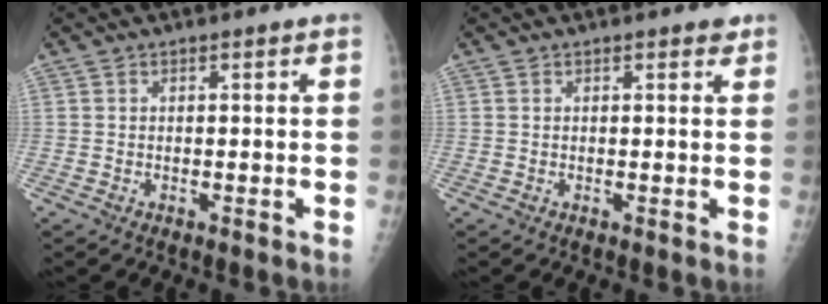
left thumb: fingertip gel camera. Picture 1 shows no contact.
{"total": 1.2, "force": [0.9, 0.6, 0.6], "torque": [0.001, -0.003, 0.006]}